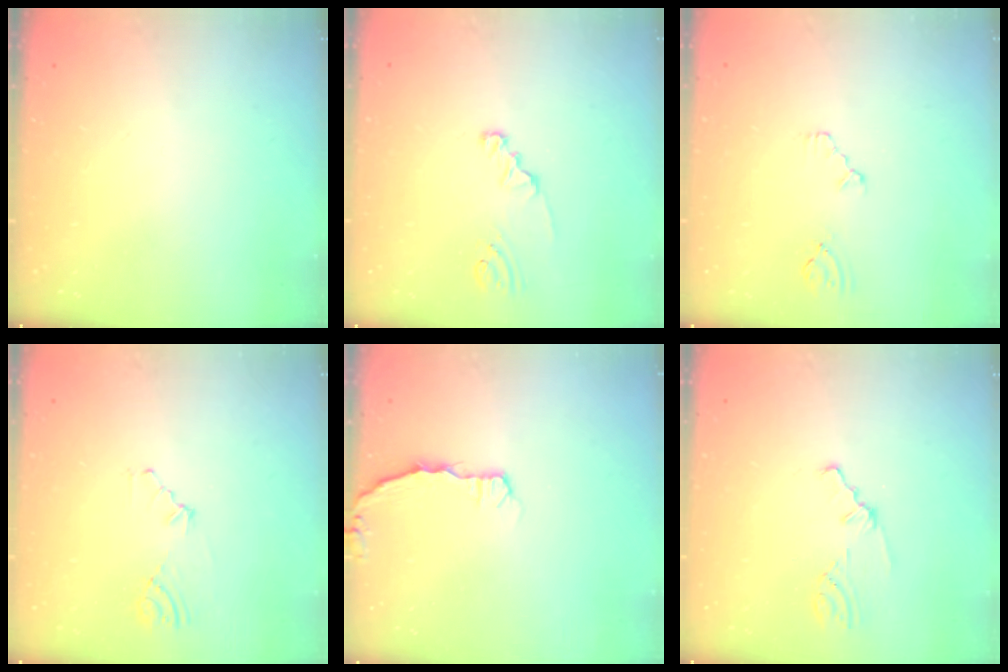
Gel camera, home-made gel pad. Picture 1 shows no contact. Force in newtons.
{"total": 1.9, "press": 1.9, "slide": 0.3}
{"total": 2.3, "press": 2.3, "slide": 0.4}
{"total": 3.4, "press": 2.8, "slide": 2.0}
{"total": 3.0, "press": 3.0, "slide": 0.3}
{"total": 1.8, "press": 1.7, "slide": 0.3}